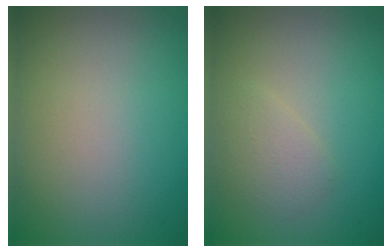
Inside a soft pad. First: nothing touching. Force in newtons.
{"total": 1.5, "press": 1.5, "slide": 0.1}